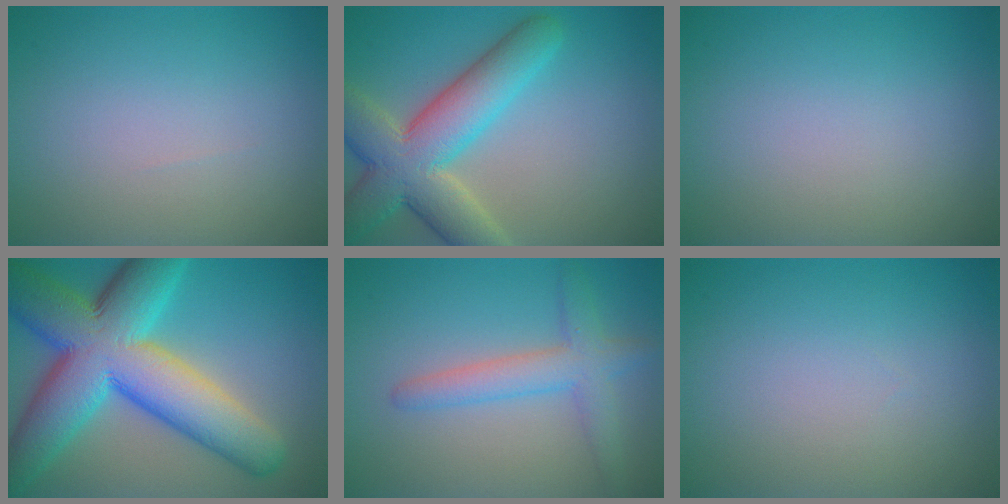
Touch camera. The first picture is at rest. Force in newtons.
{"total": 9.0, "press": 9.0, "slide": 0.4}
{"total": 0.0}
{"total": 14.5, "press": 14.5, "slide": 0.4}
{"total": 3.7, "press": 3.7, "slide": 0.3}
{"total": 0.0}